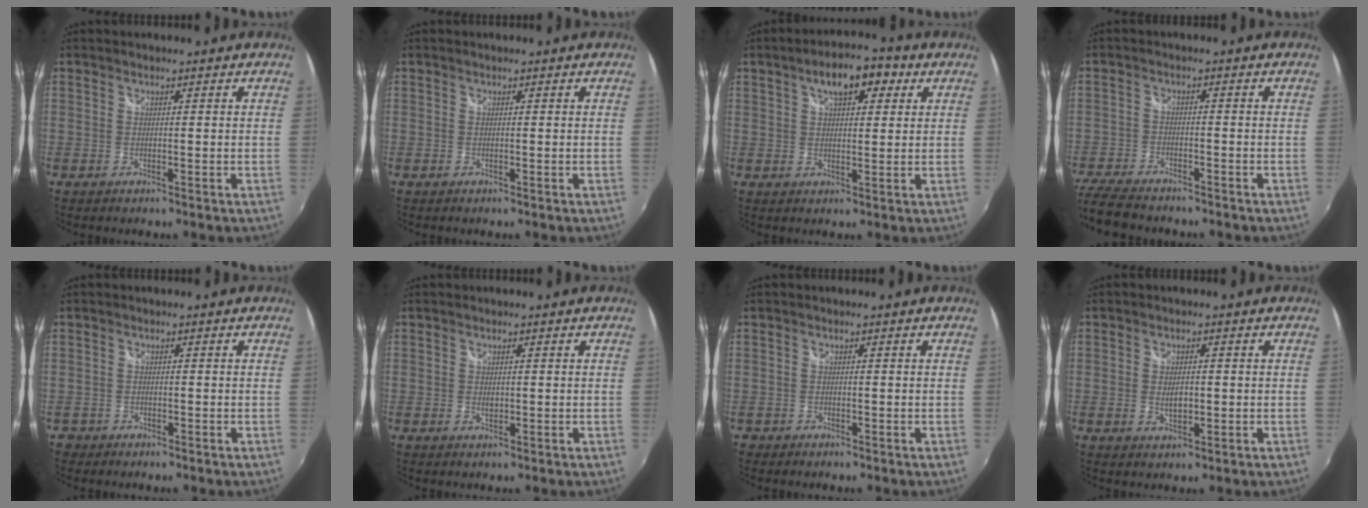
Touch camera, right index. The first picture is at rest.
{"total": 0.0}
{"total": 8.4, "force": [3.9, 3.9, 6.4], "torque": [-0.105, 0.027, 0.061]}
{"total": 11.4, "force": [-9.7, 3.8, 4.5], "torque": [-0.131, -0.024, -0.174]}
{"total": 1.7, "force": [-1.0, 1.4, 0.0], "torque": [-0.007, 0.002, -0.016]}
{"total": 0.9, "force": [0.0, 0.7, 0.5], "torque": [-0.007, -0.002, 0.001]}
{"total": 1.2, "force": [-0.7, 0.9, -0.1], "torque": [-0.005, 0.001, -0.013]}
{"total": 3.1, "force": [-0.3, 1.8, 2.5], "torque": [-0.042, -0.004, -0.002]}